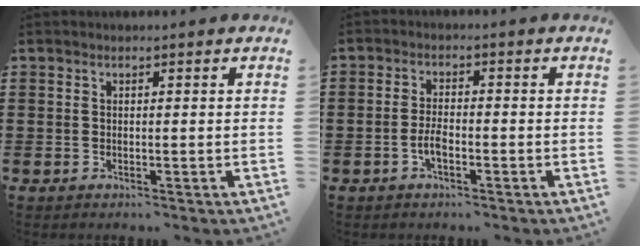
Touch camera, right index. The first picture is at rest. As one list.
[{"total": 2.7, "force": [-1.3, 1.1, 2.1], "torque": [-0.054, -0.001, -0.028]}]